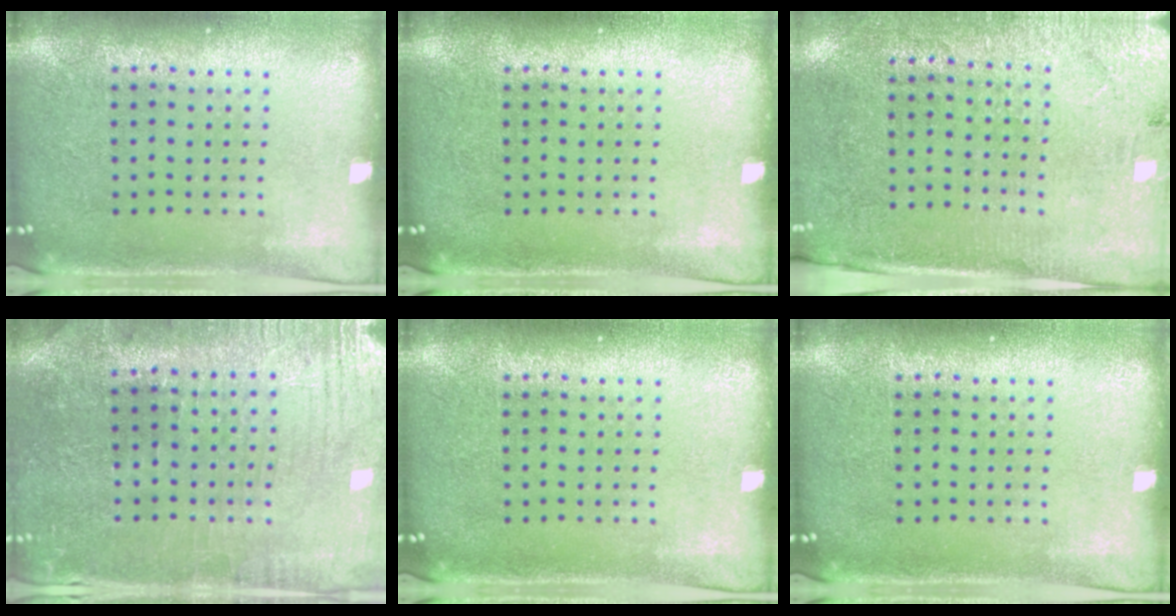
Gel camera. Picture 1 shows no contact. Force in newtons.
{"total": 0.0}
{"total": 2.7, "press": 2.4, "slide": 1.3}
{"total": 0.8, "press": 0.7, "slide": 0.4}
{"total": 0.0}
{"total": 0.0}